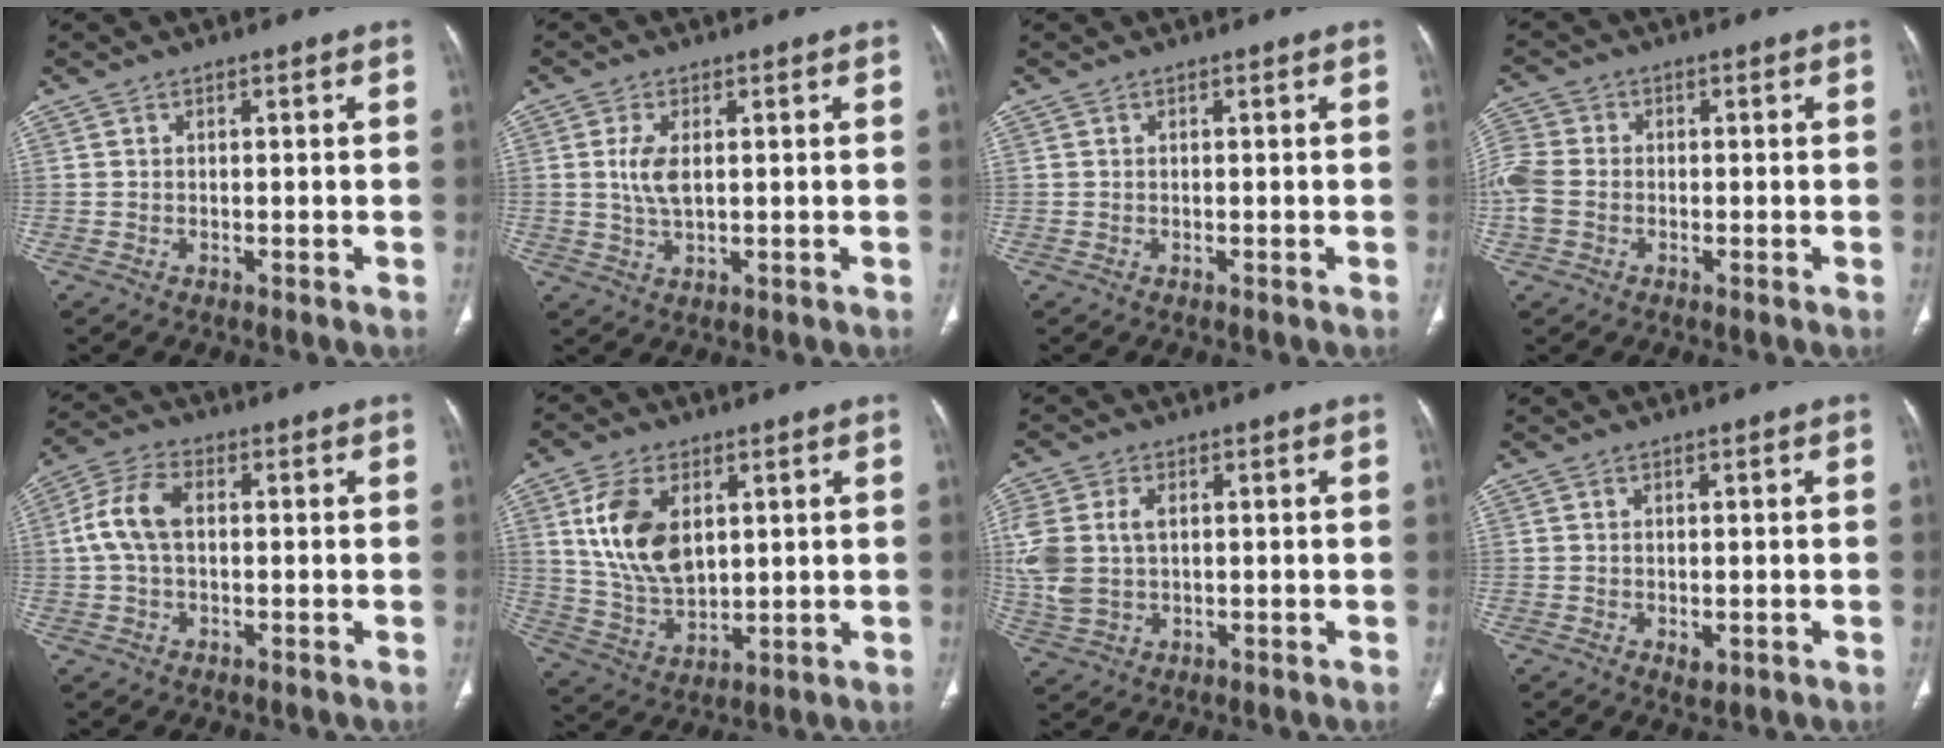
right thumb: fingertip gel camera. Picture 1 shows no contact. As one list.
[{"total": 4.6, "force": [0.8, 2.1, 4.0], "torque": [-0.089, -0.006, 0.019]}, {"total": 0.0}, {"total": 6.8, "force": [-1.2, 5.4, 4.0], "torque": [-0.103, 0.010, -0.030]}, {"total": 8.1, "force": [0.6, 4.8, 6.5], "torque": [-0.140, 0.024, 0.008]}, {"total": 13.7, "force": [4.0, 8.3, 10.2], "torque": [-0.181, -0.017, 0.088]}, {"total": 9.9, "force": [1.4, 6.6, 7.3], "torque": [-0.180, 0.008, 0.036]}, {"total": 1.6, "force": [-0.3, 1.0, 1.2], "torque": [-0.017, -0.004, 0.001]}]